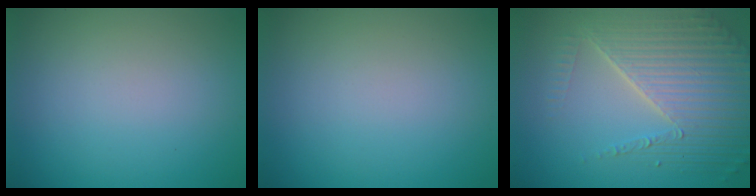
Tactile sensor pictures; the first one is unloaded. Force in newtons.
{"total": 0.0}
{"total": 6.9, "press": 5.0, "slide": 4.8}